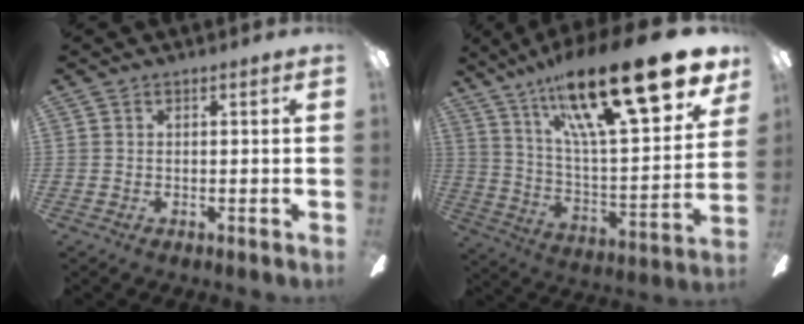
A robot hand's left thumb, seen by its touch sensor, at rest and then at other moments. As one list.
[{"total": 29.1, "force": [18.1, 7.6, 21.5], "torque": [-0.345, -0.114, 0.293]}]